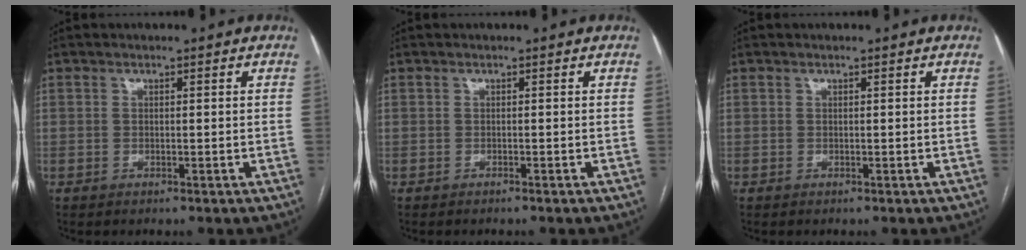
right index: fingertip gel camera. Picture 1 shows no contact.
{"total": 0.6, "force": [-0.6, -0.1, 0.3], "torque": [-0.004, 0.000, -0.005]}
{"total": 0.0}